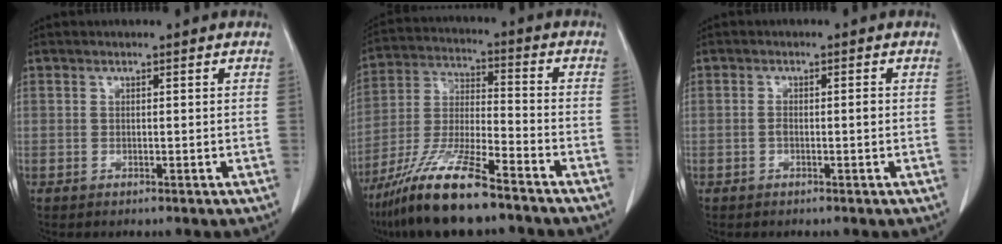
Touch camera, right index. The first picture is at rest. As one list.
[{"total": 14.4, "force": [-10.5, 1.8, 9.6], "torque": [-0.201, -0.025, -0.194]}, {"total": 1.7, "force": [-0.3, 0.5, 1.6], "torque": [-0.030, 0.001, -0.004]}]